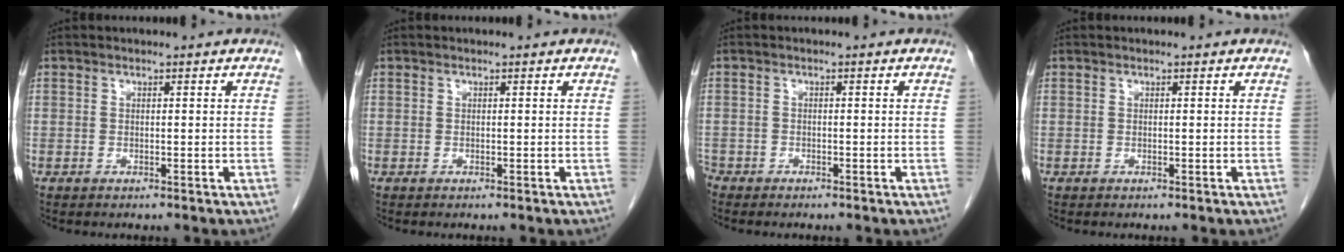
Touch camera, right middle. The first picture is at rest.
{"total": 0.0}
{"total": 2.1, "force": [-1.8, 1.0, 0.3], "torque": [-0.014, -0.001, -0.034]}
{"total": 0.0}